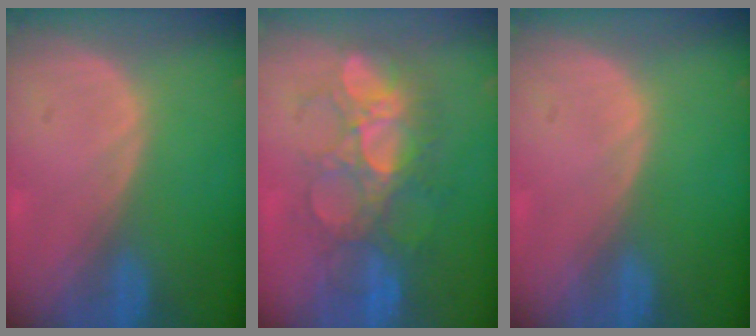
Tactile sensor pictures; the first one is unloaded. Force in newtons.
{"total": 8.9, "press": 8.8, "slide": 1.7}
{"total": 0.0}